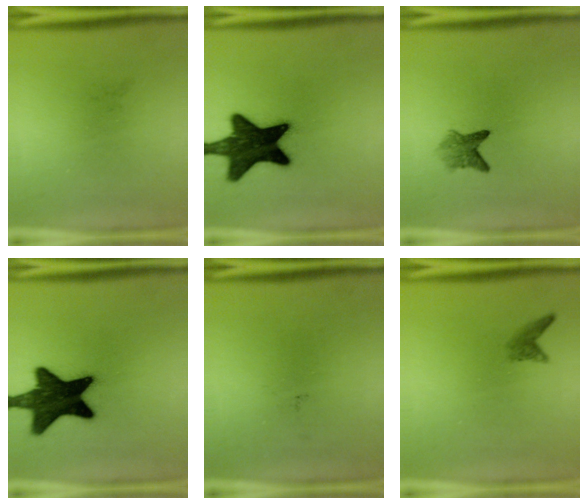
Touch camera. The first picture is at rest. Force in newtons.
{"total": 17.9}
{"total": 2.9}
{"total": 17.2}
{"total": 0.0}
{"total": 1.5}